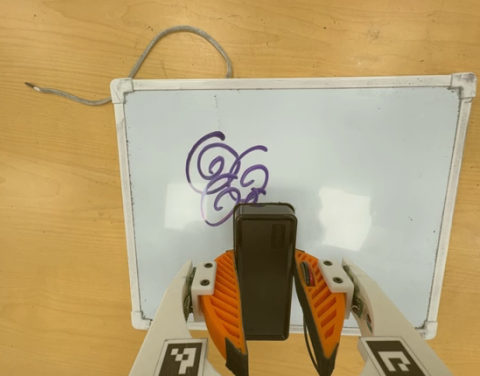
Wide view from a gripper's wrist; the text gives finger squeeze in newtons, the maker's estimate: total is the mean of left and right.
{"total": 4.6, "left": 3.1, "right": 6.0}